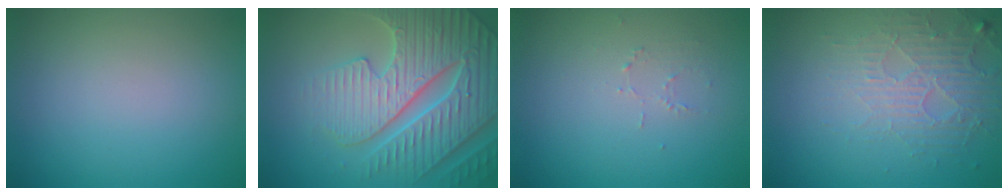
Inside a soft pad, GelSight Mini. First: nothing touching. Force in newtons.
{"total": 7.5, "press": 7.3, "slide": 1.8}
{"total": 0.7, "press": 0.4, "slide": 0.6}
{"total": 4.0, "press": 2.9, "slide": 2.8}